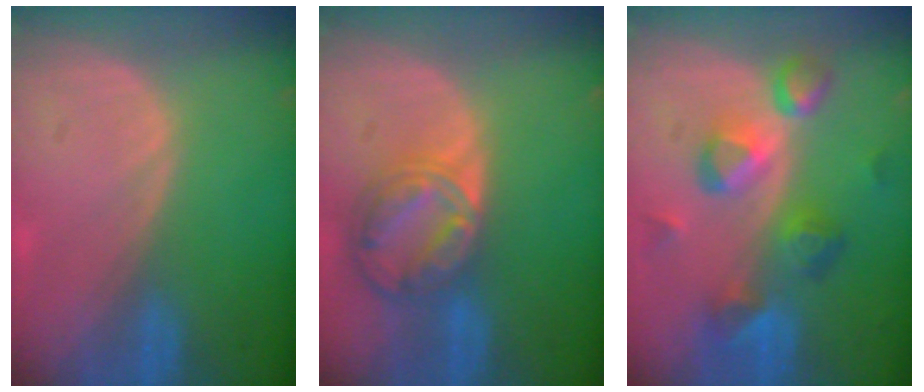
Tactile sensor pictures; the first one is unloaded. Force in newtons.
{"total": 8.6, "press": 7.3, "slide": 4.5}
{"total": 9.4, "press": 8.1, "slide": 4.6}